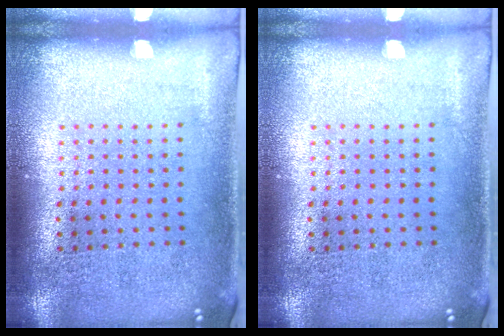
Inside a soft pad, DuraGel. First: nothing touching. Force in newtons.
{"total": 0.0}